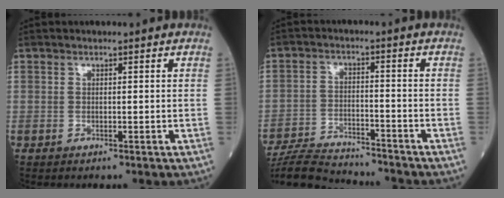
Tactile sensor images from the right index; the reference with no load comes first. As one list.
[{"total": 12.1, "force": [-11.6, 0.9, 3.2], "torque": [-0.054, 0.000, -0.194]}]